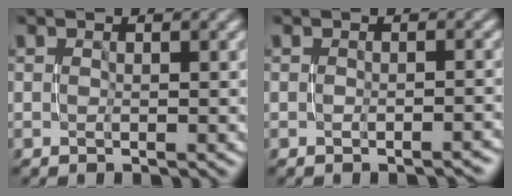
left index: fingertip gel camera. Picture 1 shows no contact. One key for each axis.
{"total": 1.1, "fx": -0.6, "fy": 0.4, "fz": 0.8, "tx": 0.000, "ty": 0.001, "tz": -0.011}